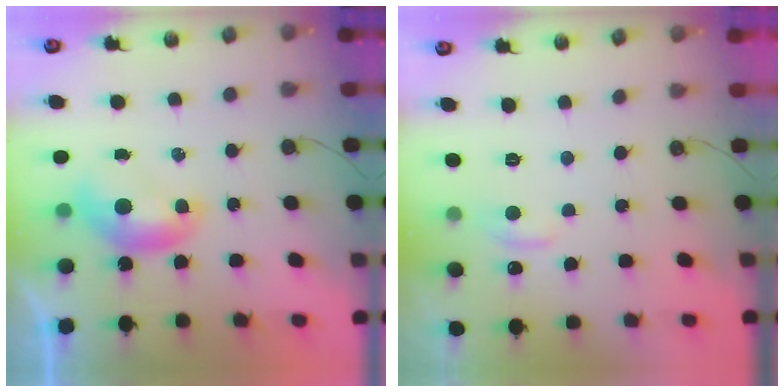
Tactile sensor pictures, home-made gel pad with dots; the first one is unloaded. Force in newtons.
{"total": 0.8, "press": 0.3, "slide": 0.7}